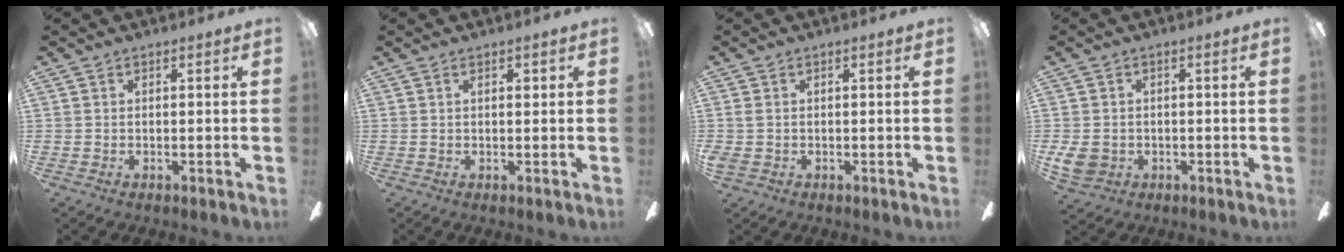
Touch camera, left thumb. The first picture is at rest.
{"total": 1.2, "force": [0.6, 0.5, 1.0], "torque": [-0.013, -0.001, 0.008]}
{"total": 1.2, "force": [-0.3, 0.9, 0.8], "torque": [-0.016, 0.004, -0.007]}
{"total": 4.7, "force": [-0.8, 3.9, 2.4], "torque": [-0.062, 0.003, -0.014]}